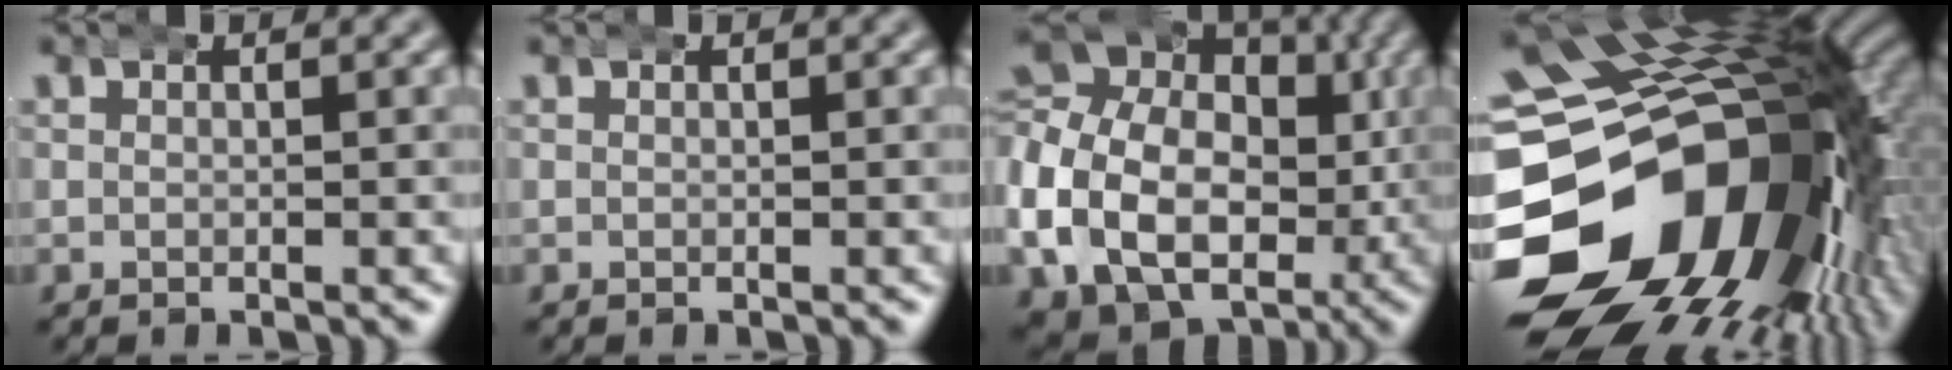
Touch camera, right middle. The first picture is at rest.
{"total": 0.0}
{"total": 15.9, "force": [-0.9, 13.0, 9.1], "torque": [-0.196, -0.044, -0.010]}
{"total": 35.6, "force": [-1.3, 22.9, 27.2], "torque": [-0.428, -0.048, -0.018]}